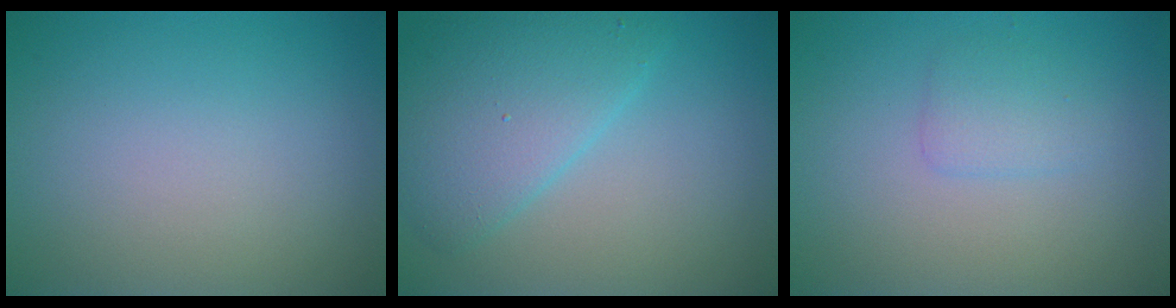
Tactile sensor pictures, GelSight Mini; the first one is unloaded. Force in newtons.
{"total": 5.3, "press": 5.3, "slide": 0.2}
{"total": 1.6, "press": 1.6, "slide": 0.0}